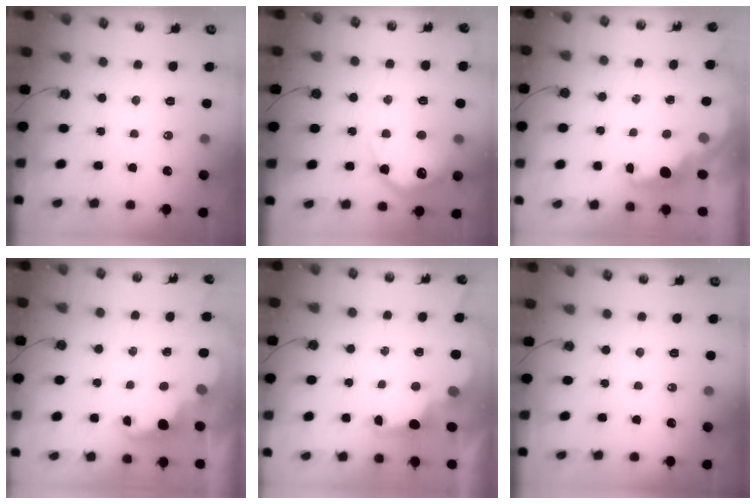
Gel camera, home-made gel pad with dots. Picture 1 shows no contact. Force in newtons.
{"total": 17.9, "press": 17.8, "slide": 1.4}
{"total": 2.2, "press": 2.1, "slide": 0.7}
{"total": 2.5, "press": 2.5, "slide": 0.6}
{"total": 2.9, "press": 2.7, "slide": 0.9}
{"total": 0.0}